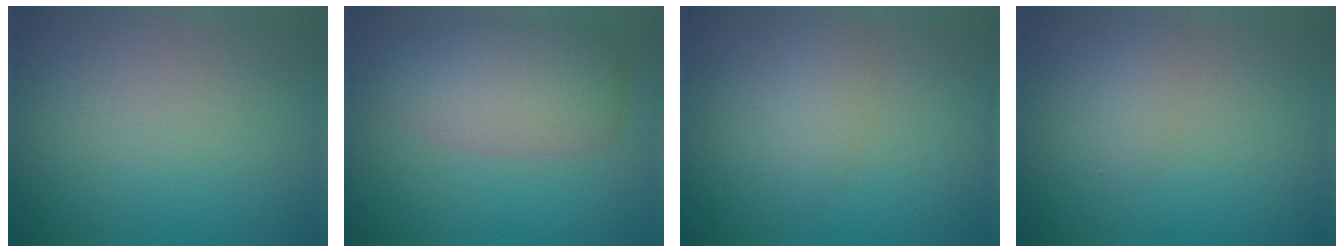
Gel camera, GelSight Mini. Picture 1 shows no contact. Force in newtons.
{"total": 5.6, "press": 5.6, "slide": 0.3}
{"total": 1.9, "press": 1.9, "slide": 0.1}
{"total": 1.2, "press": 1.2, "slide": 0.1}